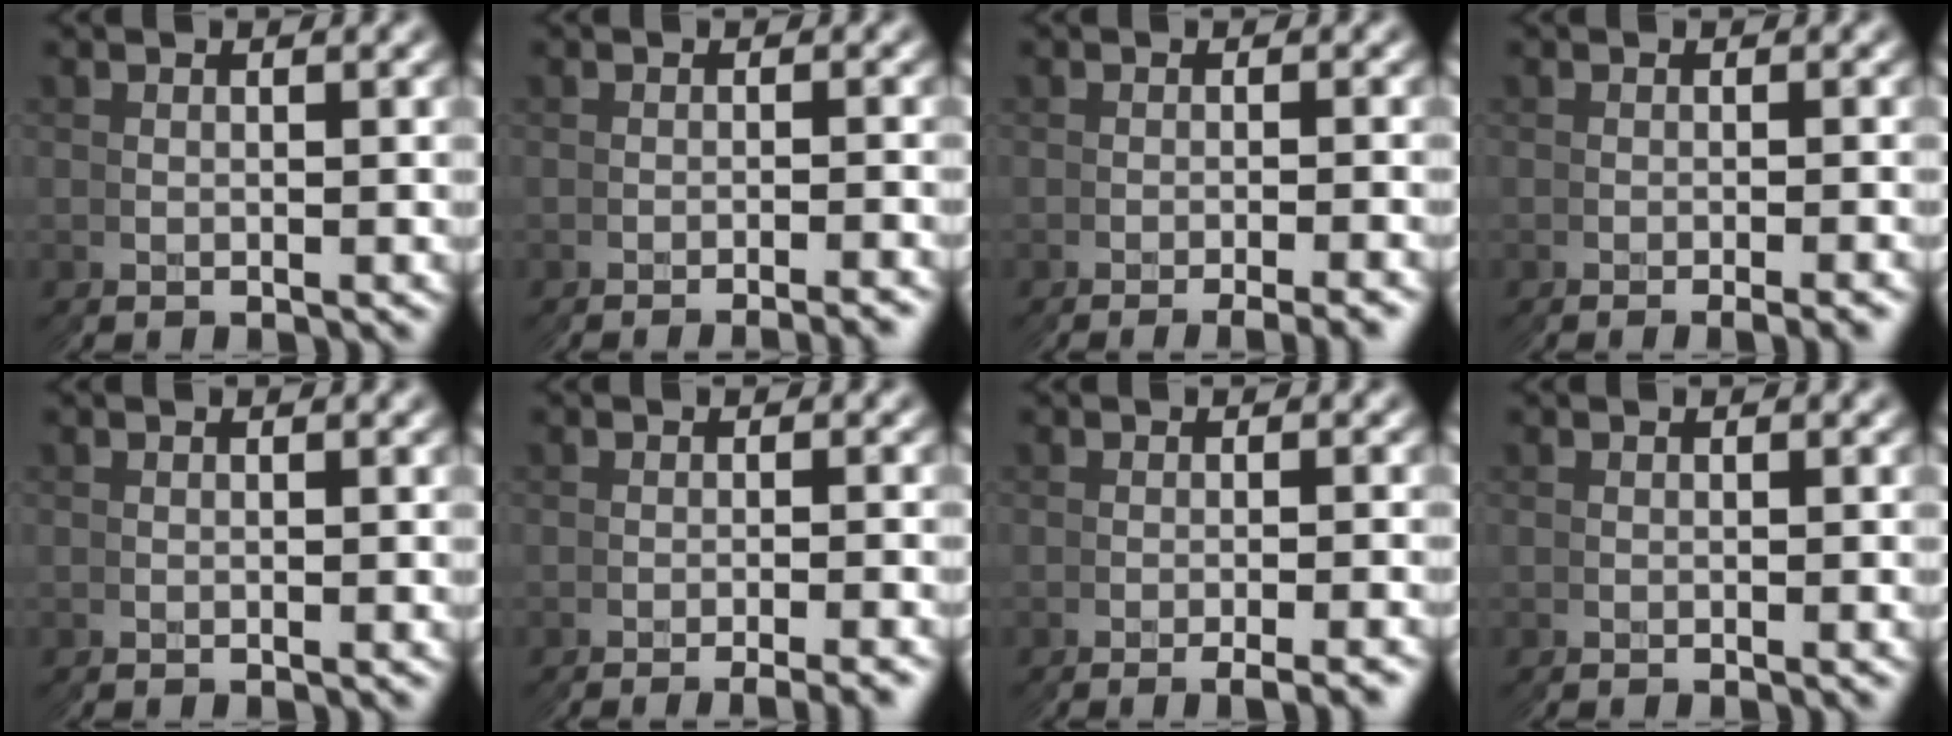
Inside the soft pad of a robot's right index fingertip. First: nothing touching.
{"total": 2.3, "force": [-1.2, -1.8, -0.5], "torque": [-0.002, 0.011, -0.026]}
{"total": 2.3, "force": [-1.4, -1.8, 0.2], "torque": [-0.008, 0.013, -0.026]}
{"total": 1.7, "force": [-0.5, -1.6, 0.2], "torque": [-0.007, 0.010, -0.012]}
{"total": 0.0}
{"total": 2.3, "force": [-1.5, -1.8, 0.1], "torque": [-0.006, 0.014, -0.028]}
{"total": 2.1, "force": [-0.8, -1.9, 0.4], "torque": [-0.009, 0.014, -0.019]}
{"total": 0.6, "force": [0.1, -0.6, -0.2], "torque": [0.000, 0.004, -0.001]}